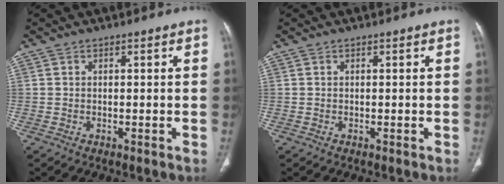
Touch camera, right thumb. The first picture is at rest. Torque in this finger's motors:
{"motor_torque": [0.31, -0.02, 0.34, 0.07, 0.04]}